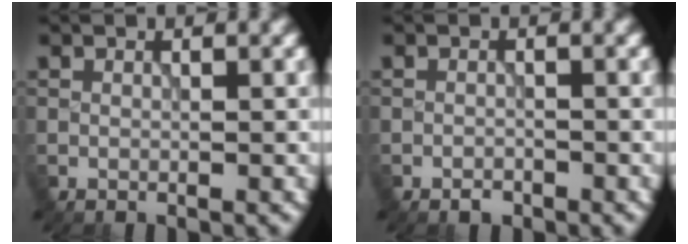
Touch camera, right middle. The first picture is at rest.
{"total": 0.9, "force": [-0.7, 0.5, 0.2], "torque": [-0.002, -0.003, -0.013]}